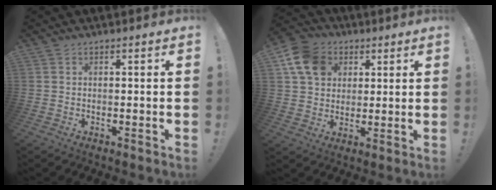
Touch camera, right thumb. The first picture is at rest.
{"total": 12.8, "force": [4.9, 10.3, 5.8], "torque": [-0.085, -0.013, 0.100]}